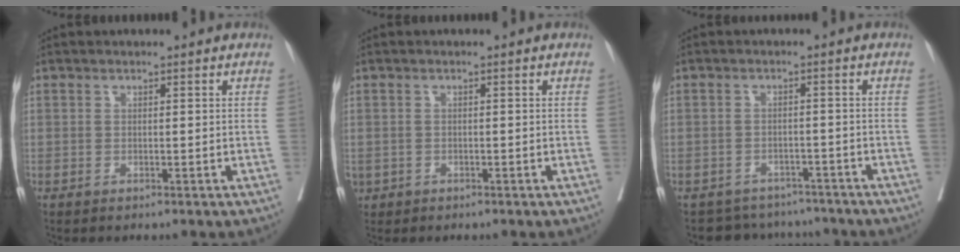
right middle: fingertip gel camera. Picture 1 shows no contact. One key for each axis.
{"total": 1.9, "fx": -1.0, "fy": 1.5, "fz": 0.6, "tx": -0.020, "ty": -0.002, "tz": -0.012}
{"total": 7.0, "fx": -6.4, "fy": 2.8, "fz": -0.1, "tx": 0.003, "ty": 0.017, "tz": -0.079}